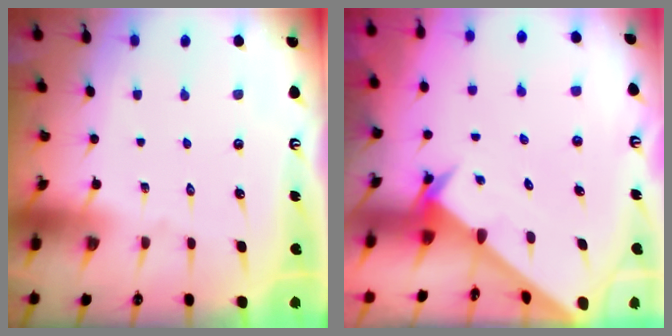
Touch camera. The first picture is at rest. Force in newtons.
{"total": 2.9, "press": 2.9, "slide": 0.1}